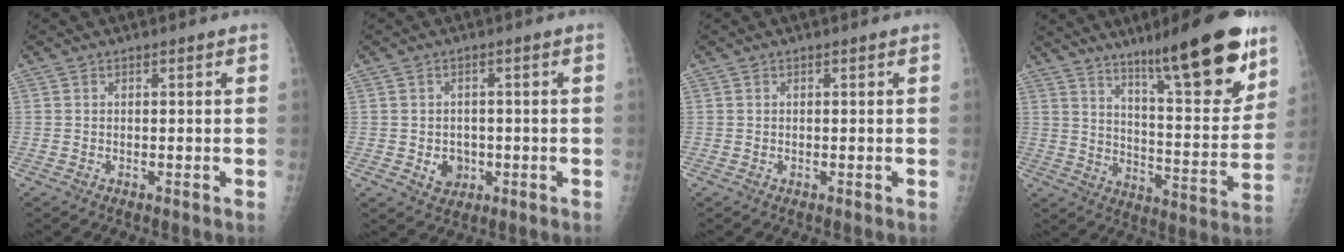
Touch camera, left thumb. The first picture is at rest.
{"total": 4.0, "force": [-1.0, 3.4, 1.9], "torque": [-0.006, 0.005, -0.007]}
{"total": 0.0}
{"total": 21.0, "force": [13.6, 3.9, 15.6], "torque": [-0.193, -0.072, 0.213]}